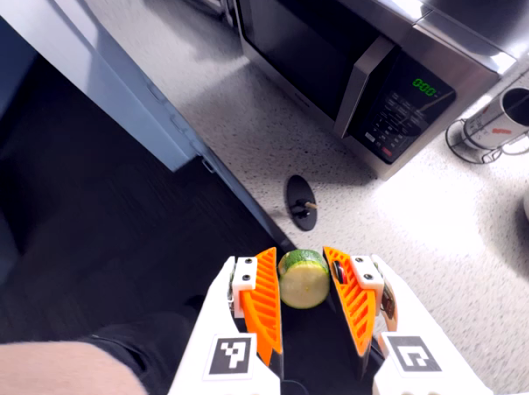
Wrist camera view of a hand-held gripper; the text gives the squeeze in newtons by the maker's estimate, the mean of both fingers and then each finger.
{"total": 9.7, "left": 9.9, "right": 9.6}